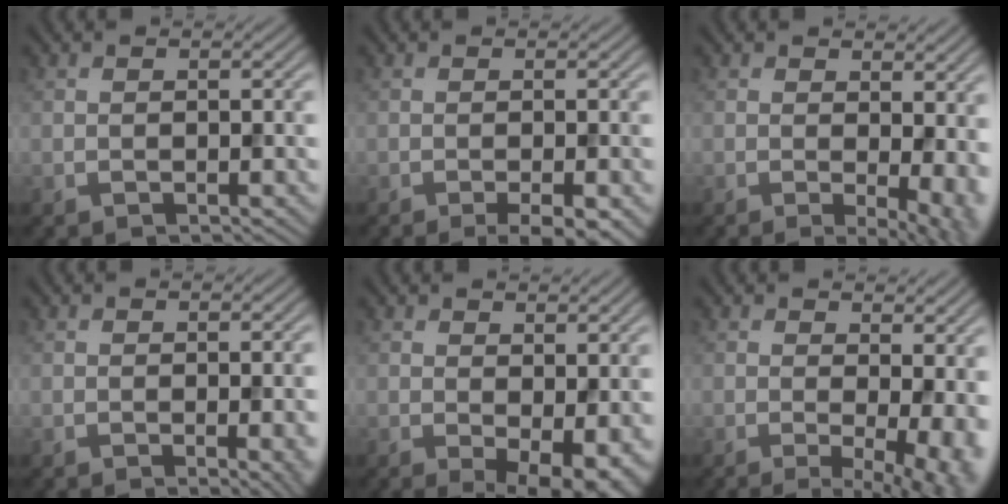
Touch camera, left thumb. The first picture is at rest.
{"total": 3.3, "force": [-1.7, 0.5, 2.8], "torque": [-0.041, 0.003, -0.025]}
{"total": 6.7, "force": [0.5, 2.5, 6.3], "torque": [-0.086, -0.009, 0.012]}
{"total": 2.9, "force": [-0.6, 0.6, 2.8], "torque": [-0.035, -0.003, -0.009]}
{"total": 5.9, "force": [-0.4, 2.7, 5.2], "torque": [-0.076, -0.014, 0.006]}
{"total": 9.0, "force": [-0.5, 3.0, 8.4], "torque": [-0.106, -0.004, 0.001]}